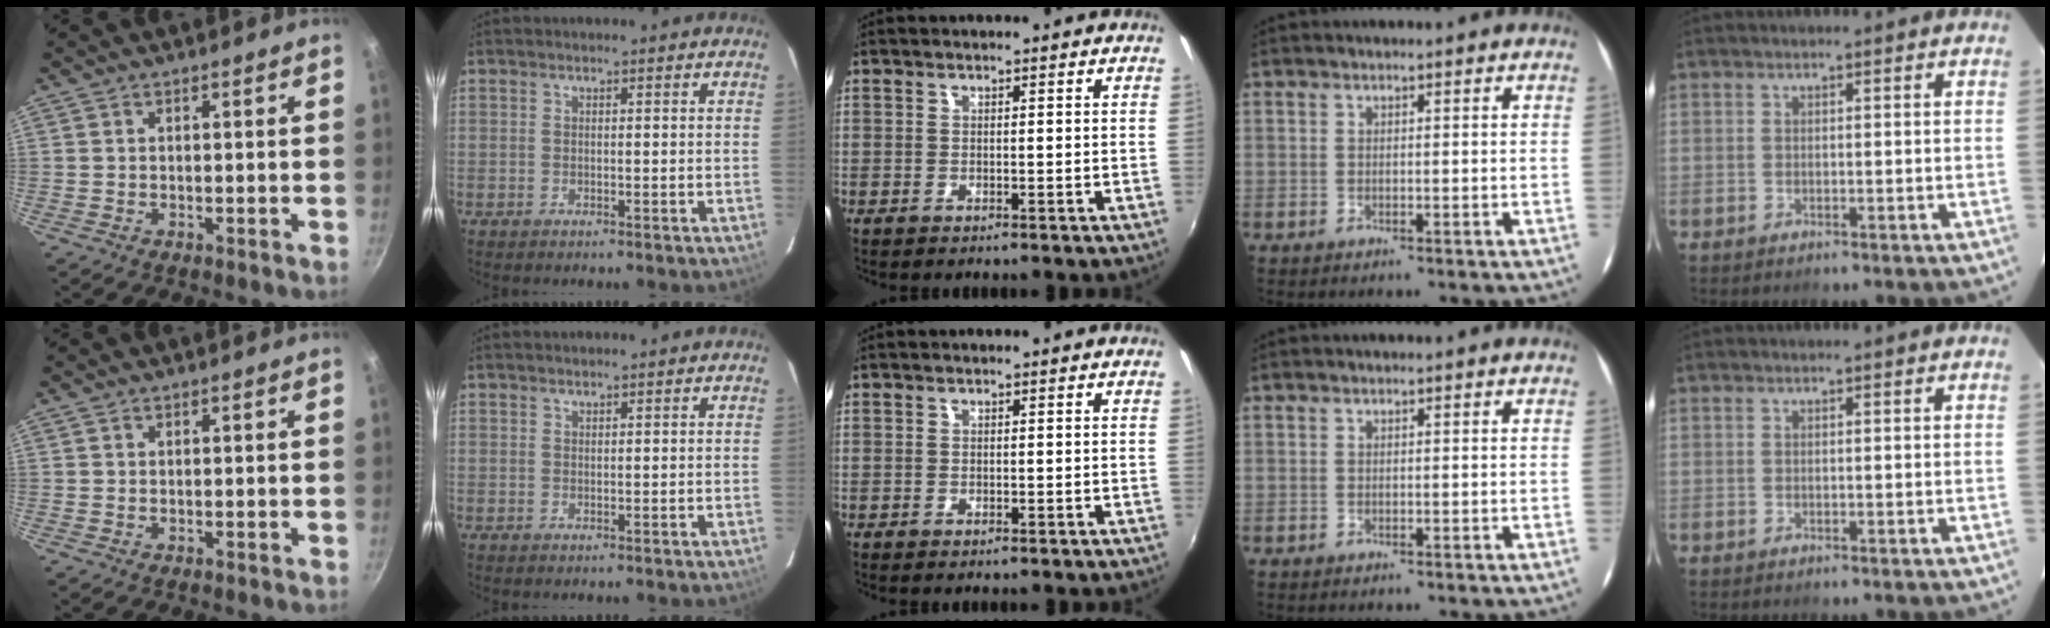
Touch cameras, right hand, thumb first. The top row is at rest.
{"index": {"total": 0.6, "force": [0.6, 0.1, 0.1], "torque": [-0.003, 0.002, 0.012]}}